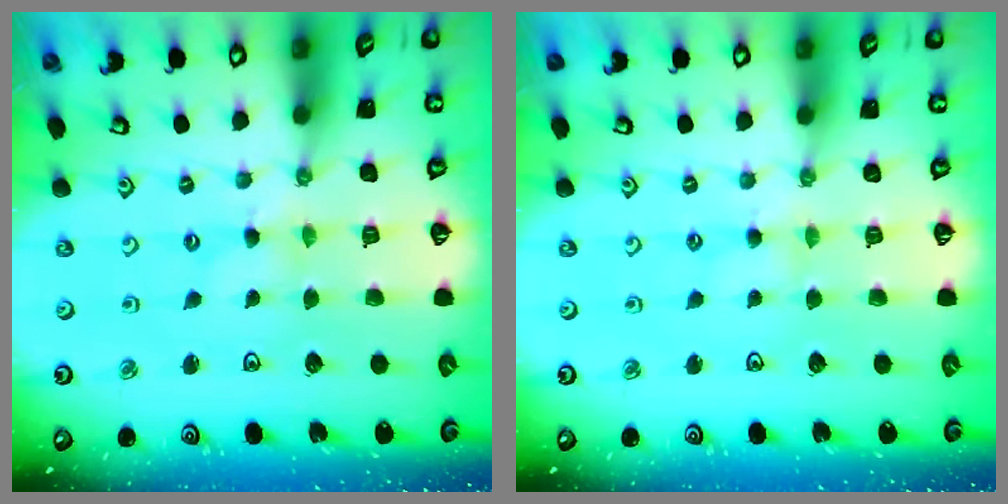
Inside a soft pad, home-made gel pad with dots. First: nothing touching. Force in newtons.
{"total": 2.5, "press": 2.4, "slide": 0.4}